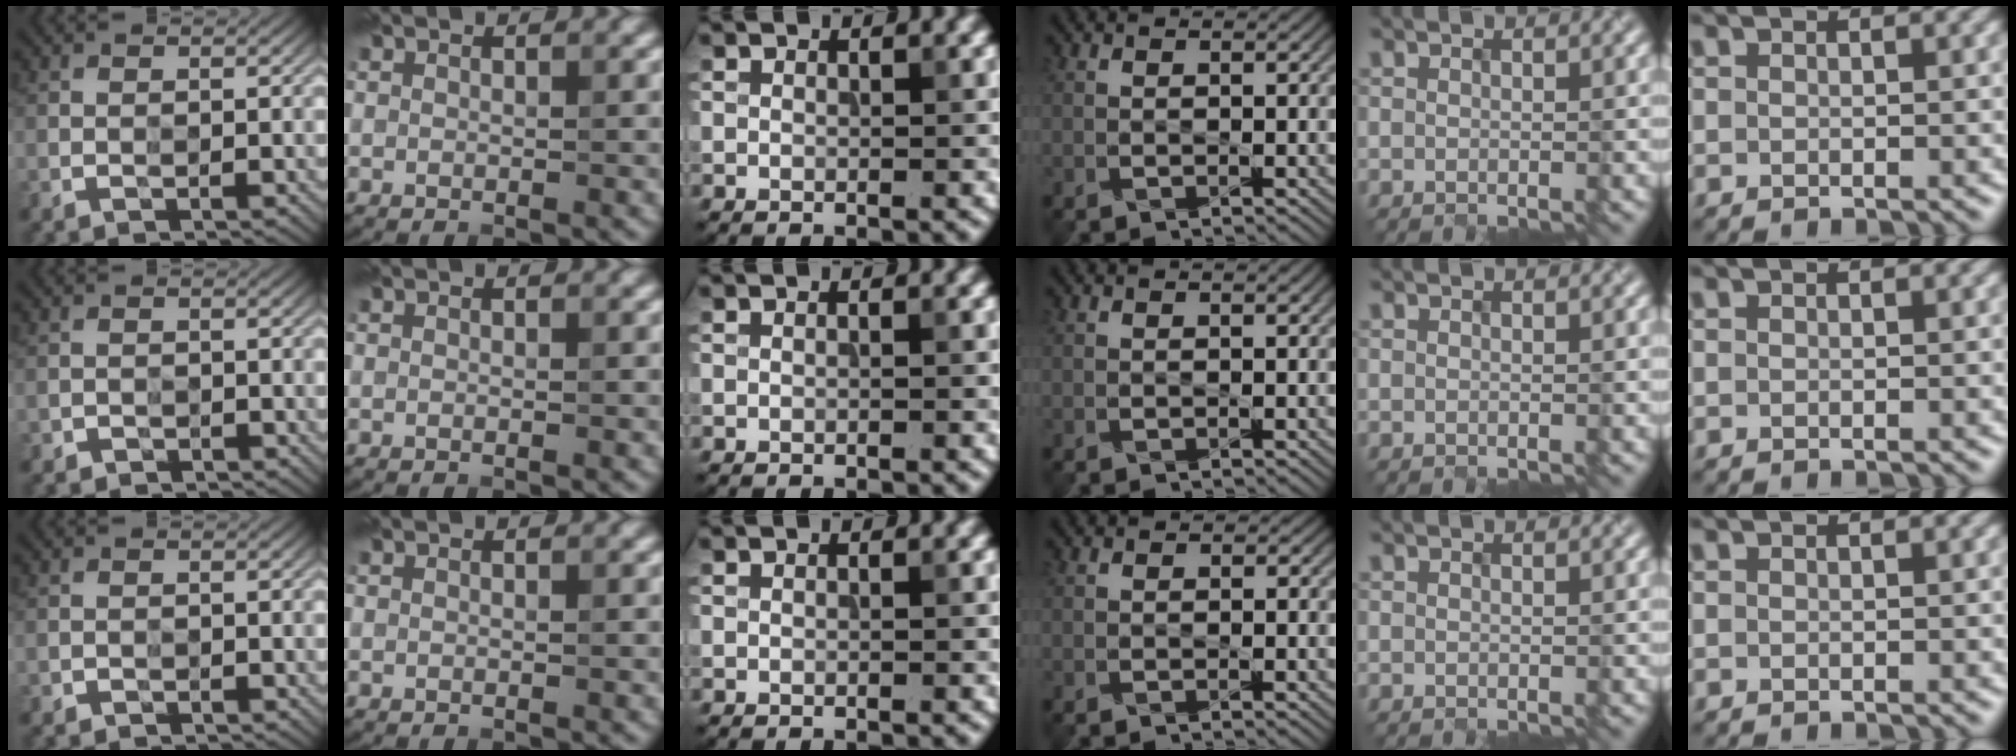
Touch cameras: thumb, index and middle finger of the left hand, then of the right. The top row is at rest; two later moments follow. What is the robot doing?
{"motion": "insert", "object": "connector and pipe"}